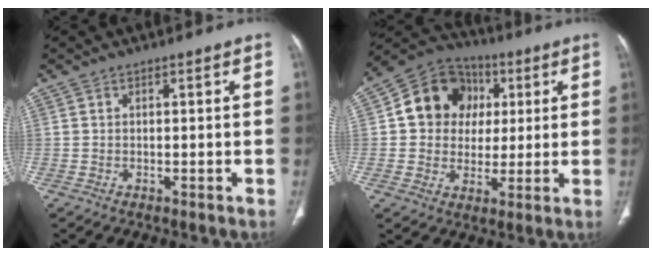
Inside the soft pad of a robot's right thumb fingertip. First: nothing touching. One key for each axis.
{"total": 13.8, "fx": 2.7, "fy": 12.1, "fz": 6.0, "tx": -0.061, "ty": 0.009, "tz": 0.040}